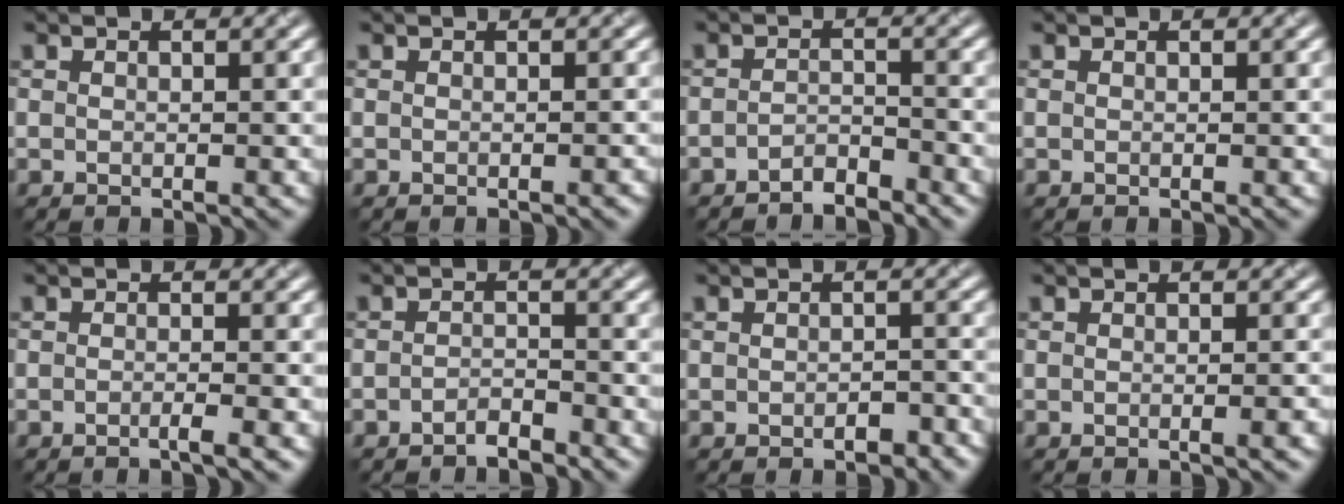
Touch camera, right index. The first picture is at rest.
{"total": 0.6, "force": [-0.3, 0.1, 0.5], "torque": [-0.005, 0.001, -0.003]}
{"total": 1.9, "force": [-1.7, 0.4, 0.6], "torque": [-0.010, 0.006, -0.035]}
{"total": 0.0}
{"total": 1.7, "force": [-0.7, 0.4, 1.5], "torque": [-0.015, -0.002, -0.018]}
{"total": 1.5, "force": [-1.3, 0.3, 0.7], "torque": [-0.010, 0.004, -0.027]}
{"total": 1.7, "force": [-0.9, 0.8, 1.1], "torque": [-0.017, 0.001, -0.013]}
{"total": 1.5, "force": [-0.5, 0.4, 1.3], "torque": [-0.012, -0.002, -0.011]}